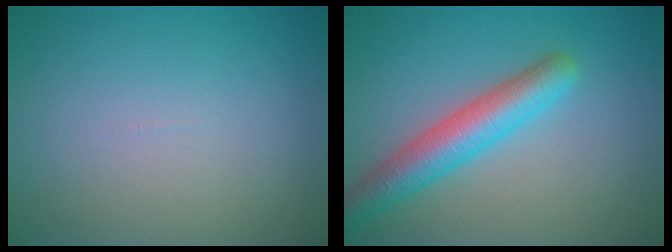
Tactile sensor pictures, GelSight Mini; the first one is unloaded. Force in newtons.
{"total": 5.2, "press": 5.2, "slide": 0.1}